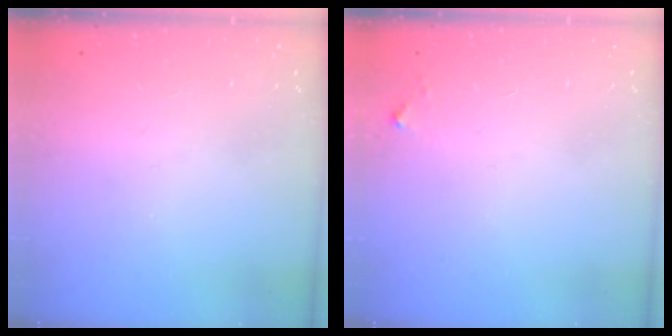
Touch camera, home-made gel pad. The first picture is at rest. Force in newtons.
{"total": 2.8, "press": 2.8, "slide": 0.2}